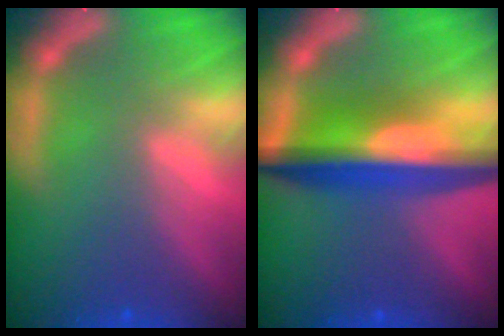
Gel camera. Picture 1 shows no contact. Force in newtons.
{"total": 9.1}